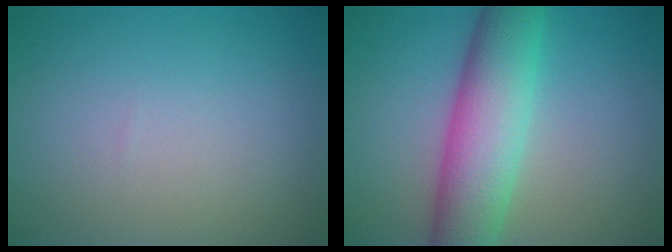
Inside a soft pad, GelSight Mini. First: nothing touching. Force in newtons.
{"total": 8.3, "press": 8.3, "slide": 0.2}